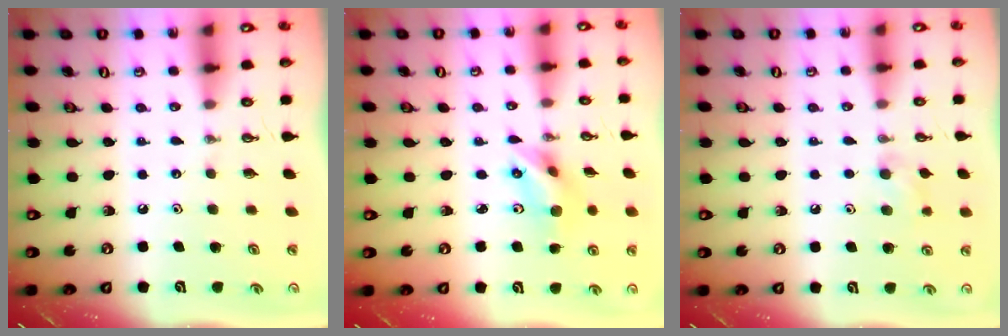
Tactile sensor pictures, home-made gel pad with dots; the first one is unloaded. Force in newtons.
{"total": 7.1, "press": 6.5, "slide": 2.9}
{"total": 6.4, "press": 6.3, "slide": 1.3}